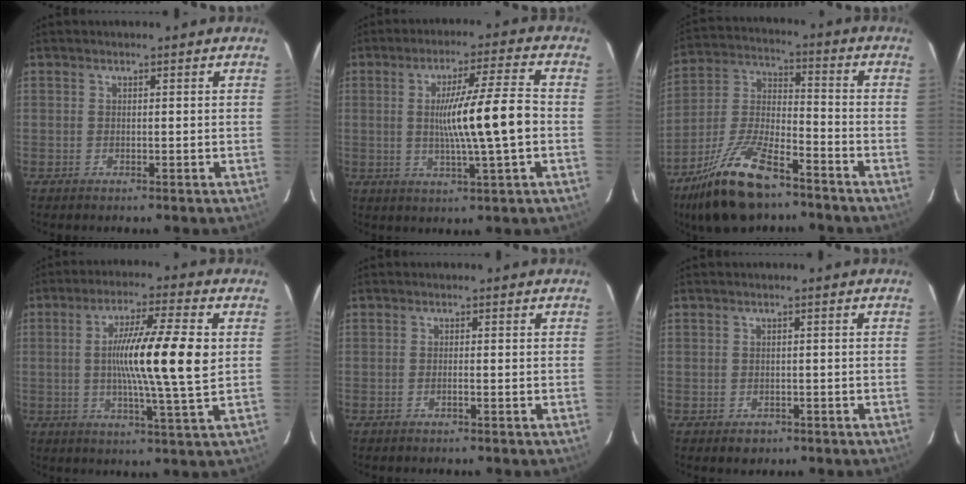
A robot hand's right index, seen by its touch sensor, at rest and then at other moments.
{"total": 11.2, "force": [-0.5, -0.8, 11.1], "torque": [-0.190, -0.001, -0.008]}
{"total": 15.8, "force": [-11.1, 4.2, 10.5], "torque": [-0.223, -0.013, -0.203]}
{"total": 13.5, "force": [1.1, -0.3, 13.4], "torque": [-0.233, 0.000, 0.013]}
{"total": 0.6, "force": [-0.3, -0.1, 0.5], "torque": [-0.010, 0.001, -0.005]}
{"total": 1.9, "force": [-1.0, 1.5, 0.5], "torque": [-0.006, 0.002, -0.008]}